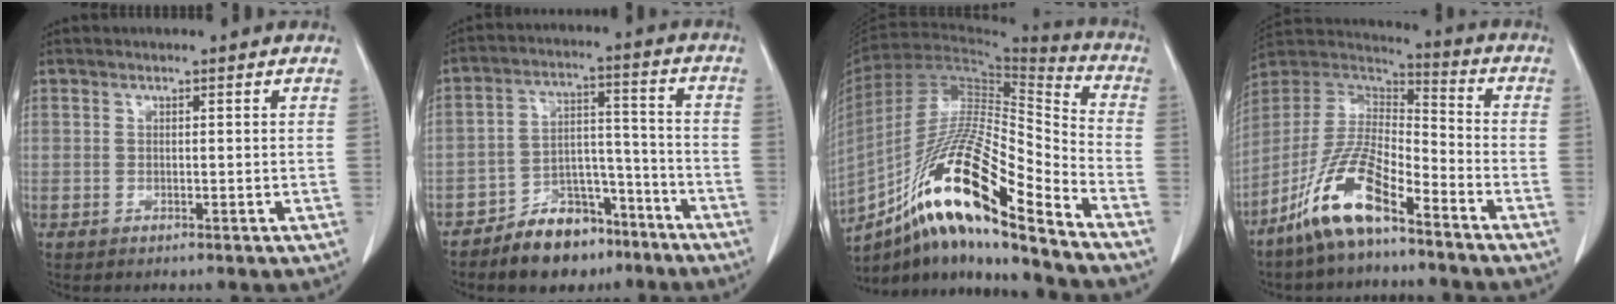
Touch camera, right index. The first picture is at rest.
{"total": 9.9, "force": [-7.3, 5.3, 4.0], "torque": [-0.059, 0.031, -0.121]}
{"total": 21.5, "force": [-13.1, 2.3, 16.9], "torque": [-0.329, -0.014, -0.238]}
{"total": 13.1, "force": [-8.6, 3.2, 9.4], "torque": [-0.195, 0.008, -0.166]}